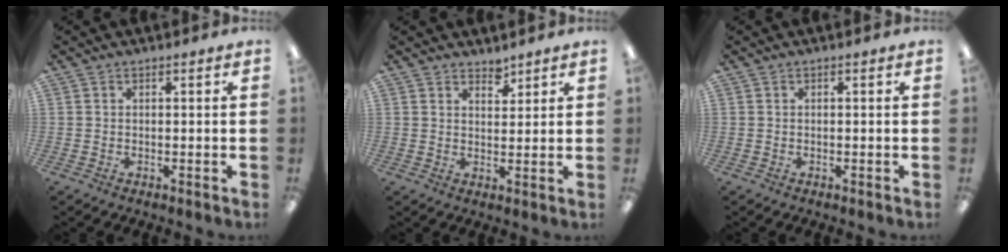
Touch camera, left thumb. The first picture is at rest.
{"total": 3.1, "force": [2.9, 1.2, 0.5], "torque": [0.003, -0.021, 0.051]}
{"total": 0.0}